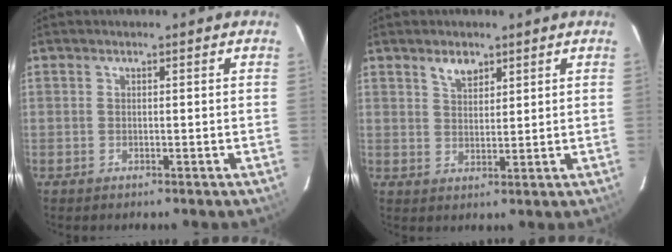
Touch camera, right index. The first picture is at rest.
{"total": 3.6, "force": [2.5, 1.9, 1.8], "torque": [-0.028, 0.007, 0.046]}